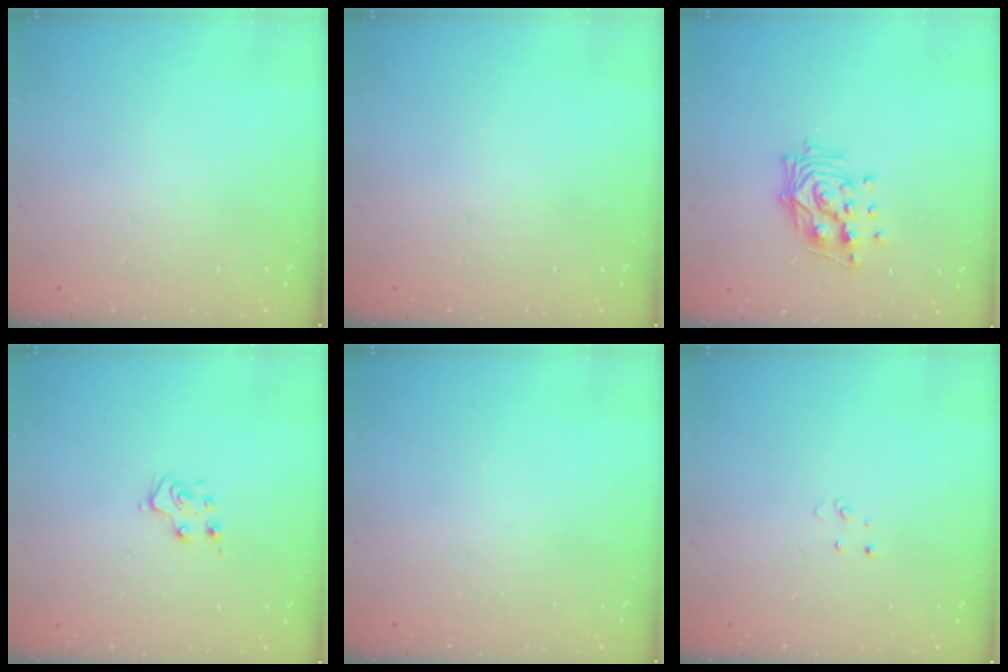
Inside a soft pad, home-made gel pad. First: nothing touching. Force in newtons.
{"total": 0.0}
{"total": 13.1, "press": 13.0, "slide": 1.2}
{"total": 6.2, "press": 6.1, "slide": 0.8}
{"total": 0.0}
{"total": 2.5, "press": 2.5, "slide": 0.2}